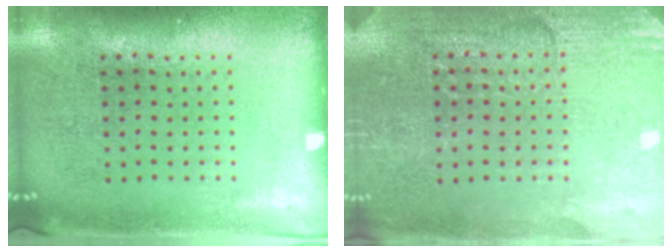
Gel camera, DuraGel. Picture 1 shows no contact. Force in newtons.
{"total": 2.9, "press": 2.9, "slide": 0.2}